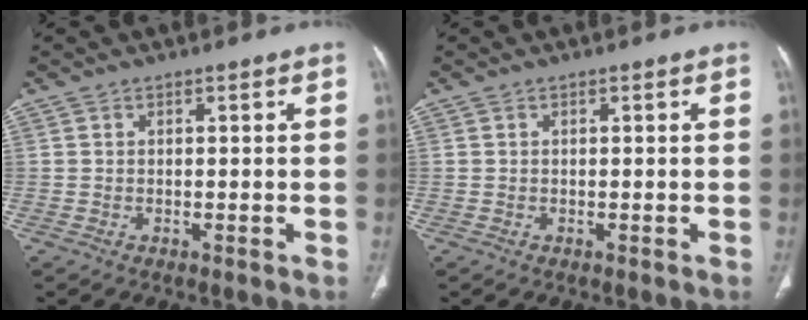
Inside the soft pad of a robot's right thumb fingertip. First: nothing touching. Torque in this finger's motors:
{"motor_torque": [0.01, 0.01, -0.13, 0.13, 0.01]}